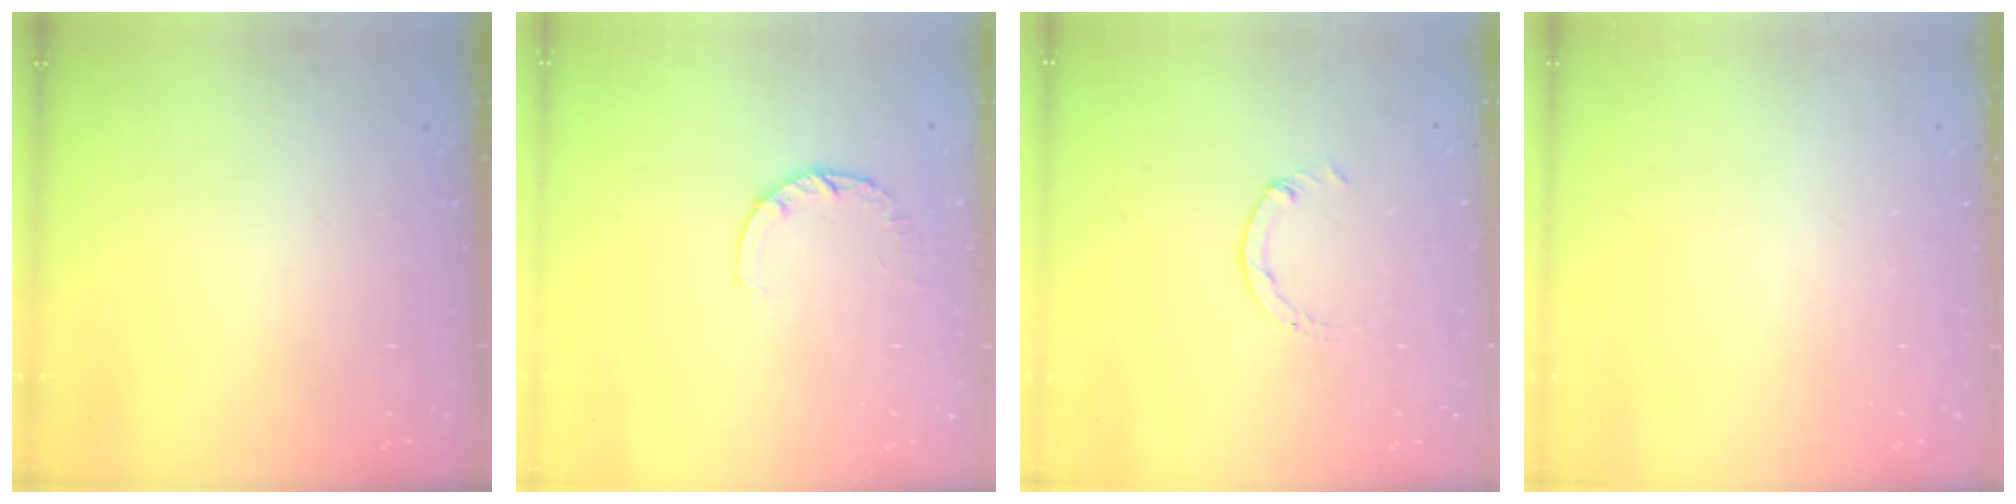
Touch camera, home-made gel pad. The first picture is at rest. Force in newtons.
{"total": 2.8, "press": 2.7, "slide": 0.5}
{"total": 1.1, "press": 1.1, "slide": 0.2}
{"total": 0.0}